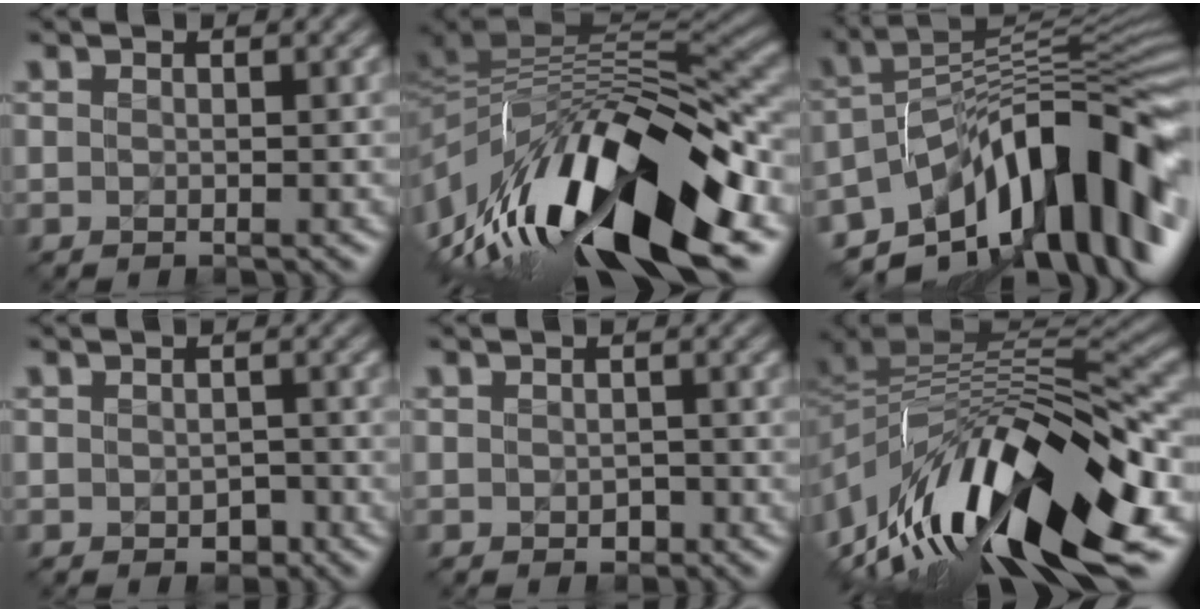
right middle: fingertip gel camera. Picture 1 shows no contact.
{"total": 16.8, "force": [-5.6, 6.7, 14.4], "torque": [-0.253, 0.017, -0.101]}
{"total": 13.5, "force": [-6.5, 5.2, 10.6], "torque": [-0.142, 0.025, -0.118]}
{"total": 1.3, "force": [-0.5, 0.9, 0.8], "torque": [-0.013, -0.005, -0.007]}
{"total": 0.9, "force": [-0.3, 0.6, 0.6], "torque": [-0.009, -0.003, -0.004]}
{"total": 15.7, "force": [-5.1, 6.5, 13.3], "torque": [-0.240, 0.017, -0.091]}